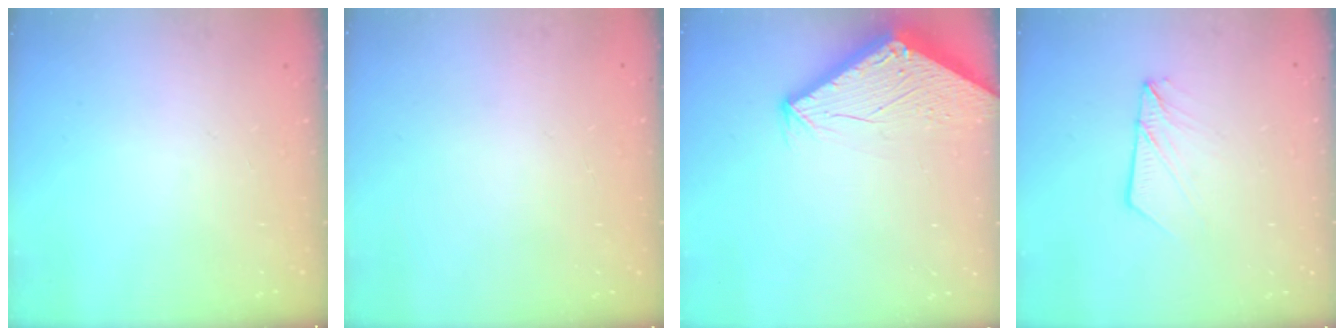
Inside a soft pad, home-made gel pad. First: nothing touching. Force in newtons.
{"total": 0.0}
{"total": 2.9, "press": 2.9, "slide": 0.1}
{"total": 7.3, "press": 7.2, "slide": 0.9}